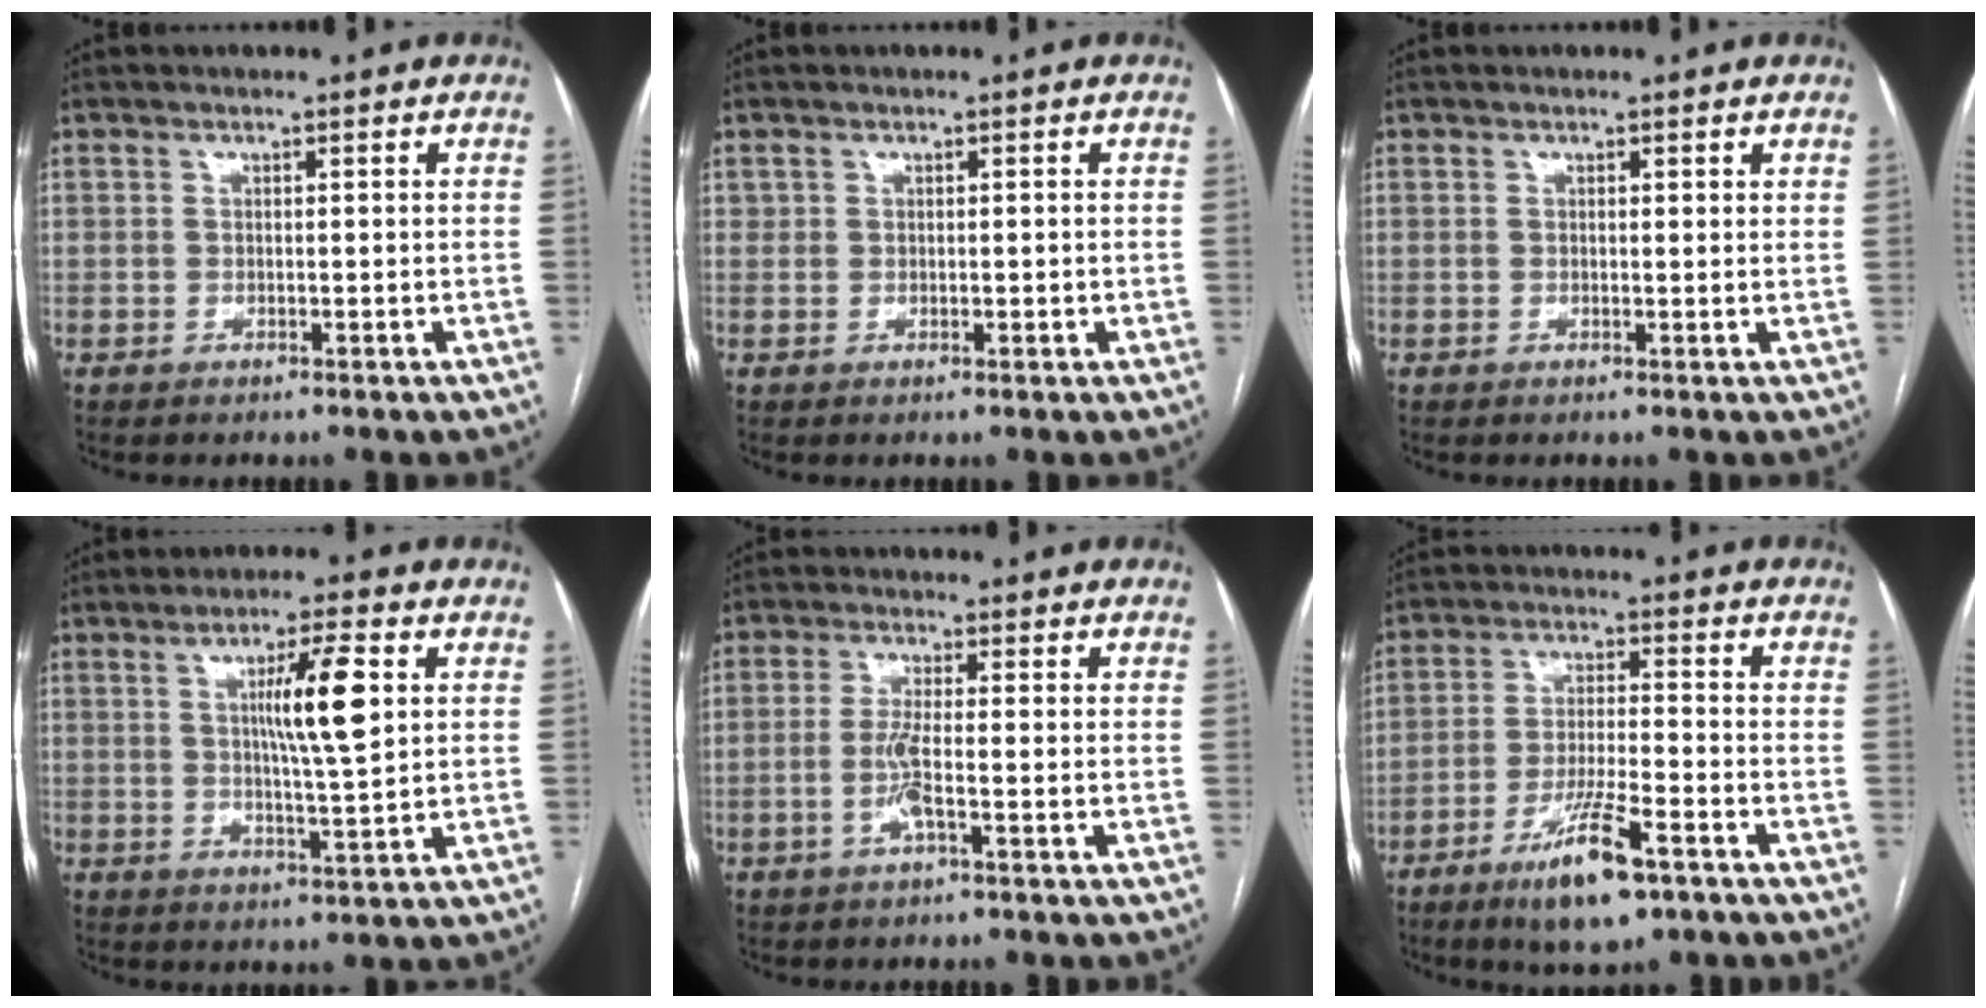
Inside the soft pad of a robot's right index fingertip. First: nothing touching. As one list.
[{"total": 1.1, "force": [0.2, 0.9, 0.6], "torque": [-0.012, 0.007, 0.009]}, {"total": 0.7, "force": [0.5, 0.2, 0.4], "torque": [-0.006, -0.001, 0.004]}, {"total": 8.8, "force": [2.1, 0.1, 8.5], "torque": [-0.144, -0.001, 0.035]}, {"total": 3.9, "force": [-1.2, 0.0, 3.7], "torque": [-0.077, -0.005, -0.027]}, {"total": 10.2, "force": [-6.1, 1.4, 8.1], "torque": [-0.152, -0.018, -0.105]}]